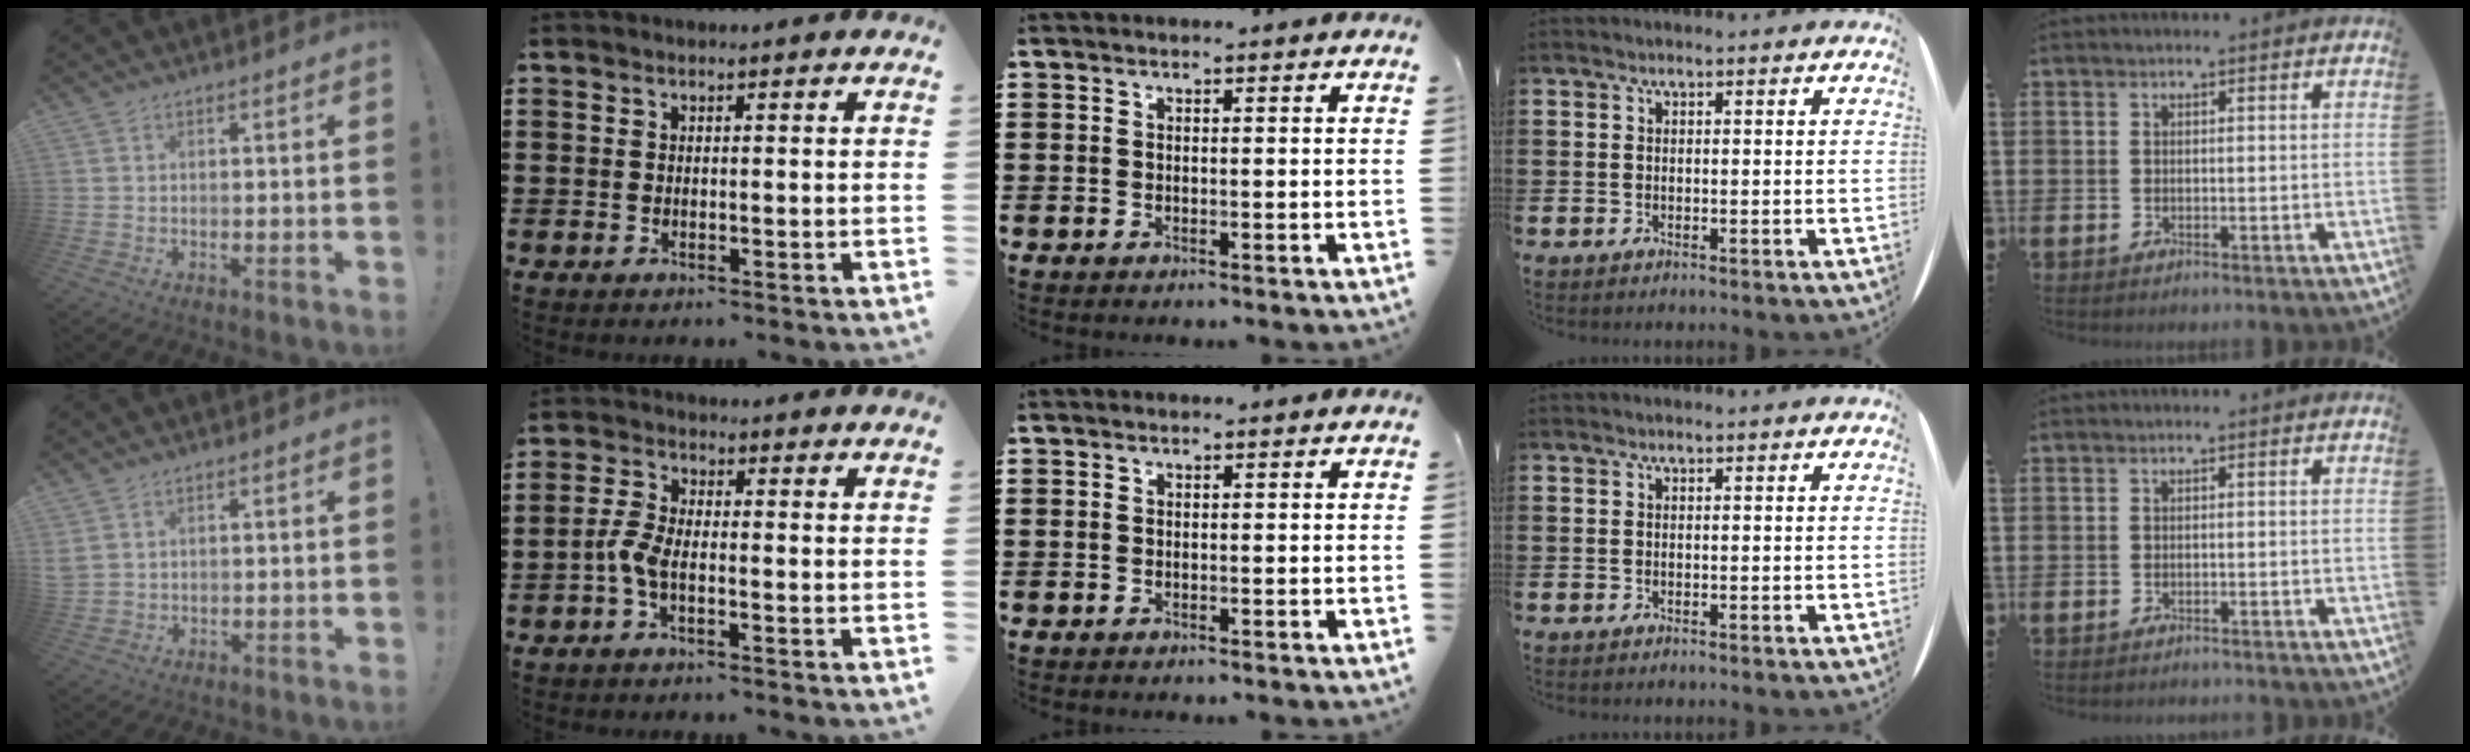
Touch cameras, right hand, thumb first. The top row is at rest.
{"thumb": {"total": 2.7, "force": [1.5, 1.8, 1.5], "torque": [-0.023, -0.007, 0.029]}, "index": {"total": 3.6, "force": [-1.4, 1.3, 3.0], "torque": [-0.081, -0.004, -0.033]}, "little": {"total": 0.5, "force": [-0.5, 0.0, 0.0], "torque": [-0.001, -0.002, -0.011]}}